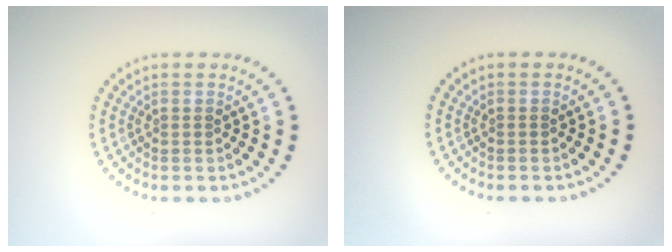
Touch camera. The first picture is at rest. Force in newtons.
{"total": 0.0}